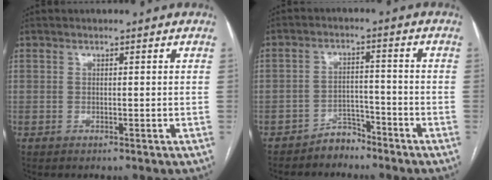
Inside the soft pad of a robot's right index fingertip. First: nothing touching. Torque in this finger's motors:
{"motor_torque": [-0.50, 0.42, -0.28, -0.11]}